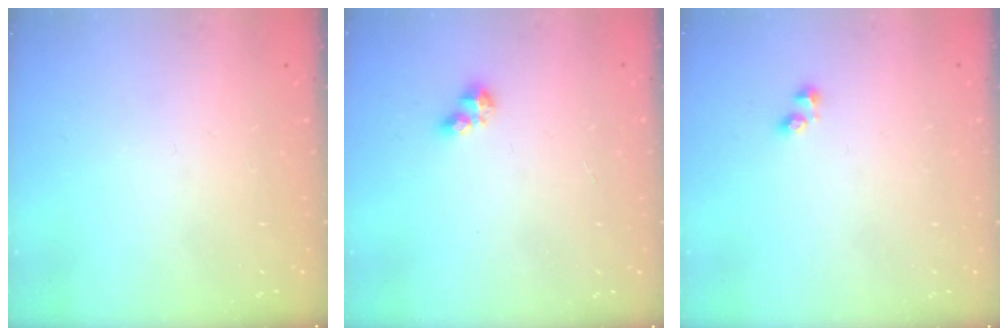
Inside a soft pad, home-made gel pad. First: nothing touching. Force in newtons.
{"total": 4.3, "press": 4.3, "slide": 0.4}
{"total": 2.1, "press": 1.9, "slide": 0.9}